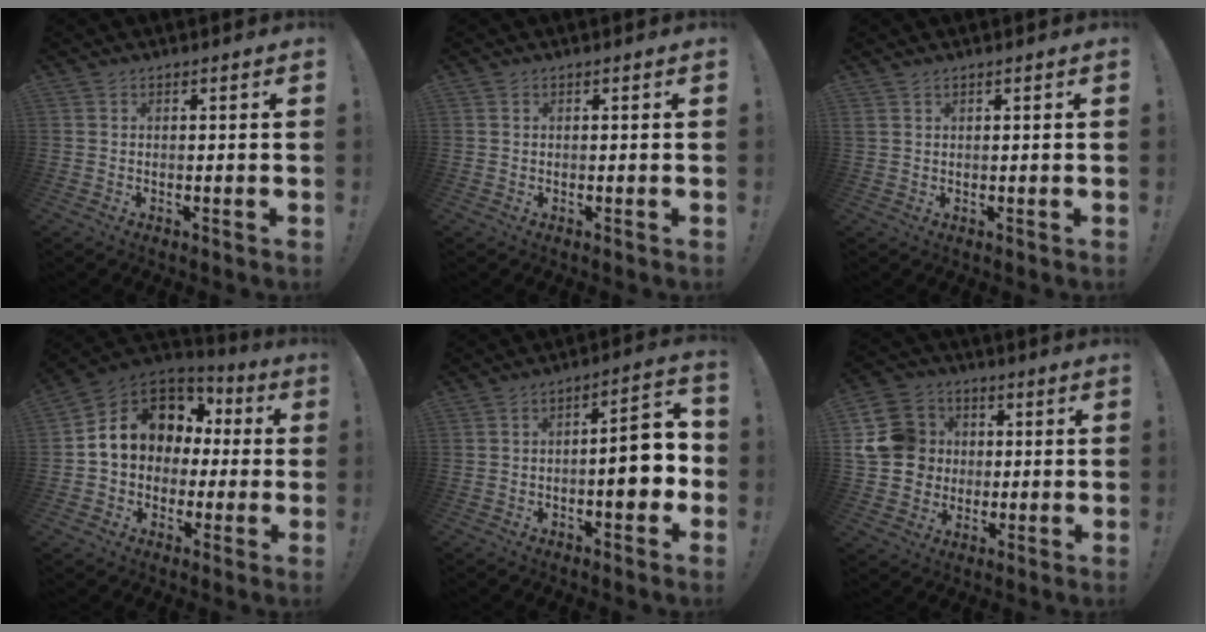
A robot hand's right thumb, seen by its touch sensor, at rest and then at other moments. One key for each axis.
{"total": 0.0}
{"total": 1.2, "fx": 0.9, "fy": 0.2, "fz": 0.8, "tx": -0.017, "ty": -0.001, "tz": 0.018}
{"total": 13.5, "fx": 3.2, "fy": 11.1, "fz": 7.0, "tx": -0.107, "ty": -0.005, "tz": 0.070}
{"total": 10.4, "fx": -2.4, "fy": 3.6, "fz": 9.5, "tx": -0.127, "ty": 0.012, "tz": -0.044}
{"total": 15.0, "fx": 1.8, "fy": 13.6, "fz": 6.0, "tx": -0.098, "ty": 0.005, "tz": 0.047}